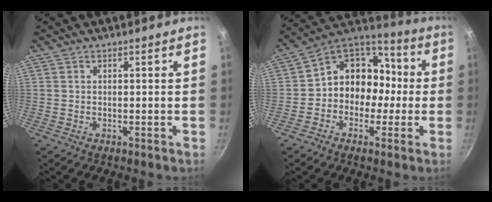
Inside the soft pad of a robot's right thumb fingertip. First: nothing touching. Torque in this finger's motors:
{"motor_torque": [-0.16, 0.50, 0.09, -0.04, 0.07]}